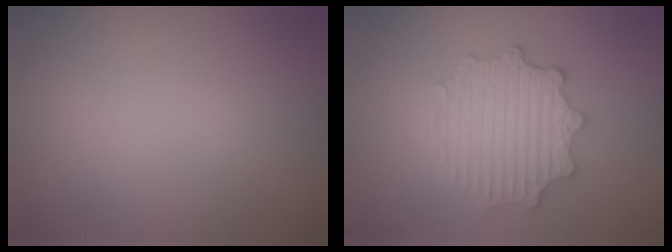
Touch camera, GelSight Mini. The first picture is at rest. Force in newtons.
{"total": 4.4, "press": 3.7, "slide": 2.4}